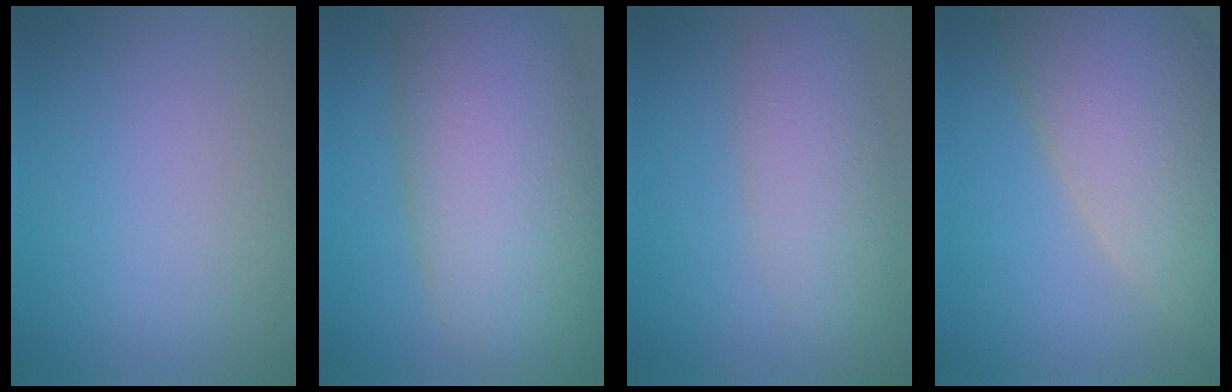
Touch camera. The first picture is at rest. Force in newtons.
{"total": 11.4, "press": 11.4, "slide": 0.6}
{"total": 4.1, "press": 4.1, "slide": 0.3}
{"total": 10.8, "press": 10.8, "slide": 0.9}